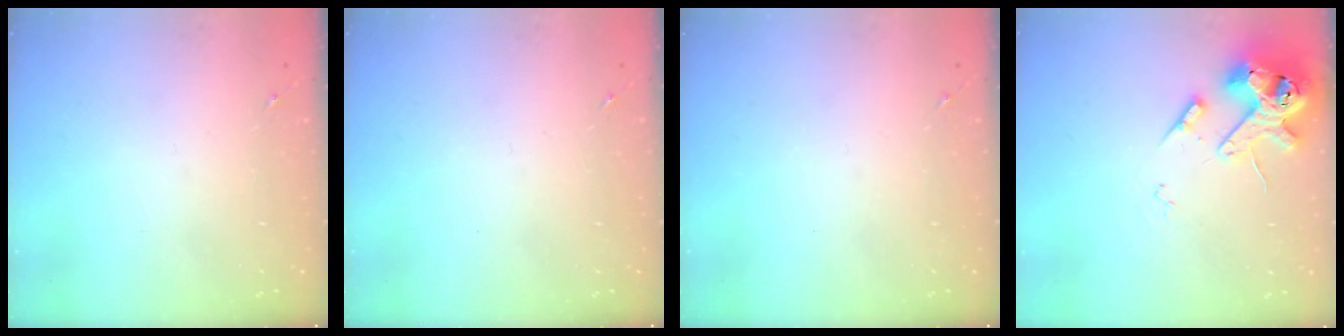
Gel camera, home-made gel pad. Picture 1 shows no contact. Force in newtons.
{"total": 0.0}
{"total": 0.0}
{"total": 15.0, "press": 14.9, "slide": 2.1}